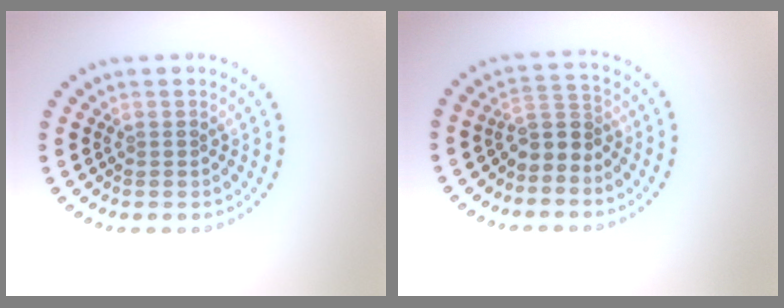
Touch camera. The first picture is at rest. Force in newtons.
{"total": 2.6, "press": 2.0, "slide": 1.6}